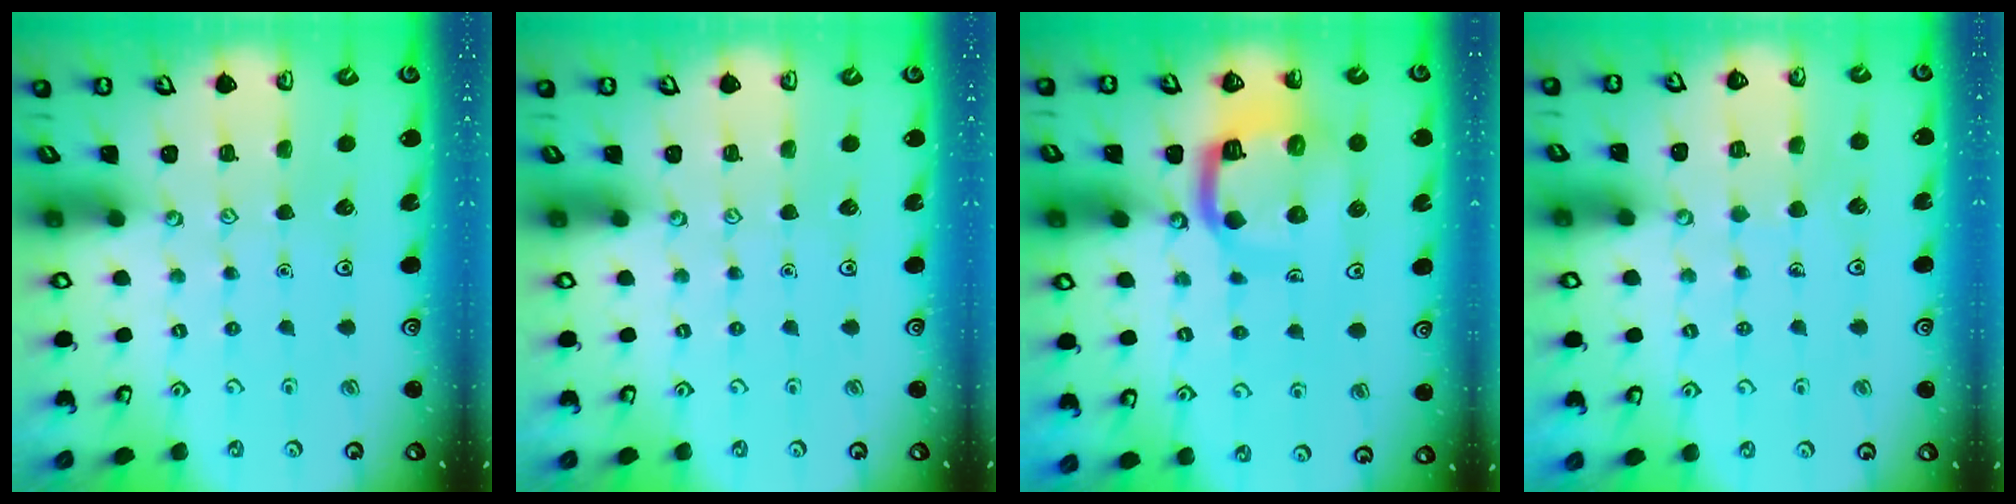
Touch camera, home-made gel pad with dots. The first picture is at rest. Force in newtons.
{"total": 0.0}
{"total": 10.9, "press": 10.9, "slide": 1.2}
{"total": 4.8, "press": 4.7, "slide": 0.3}